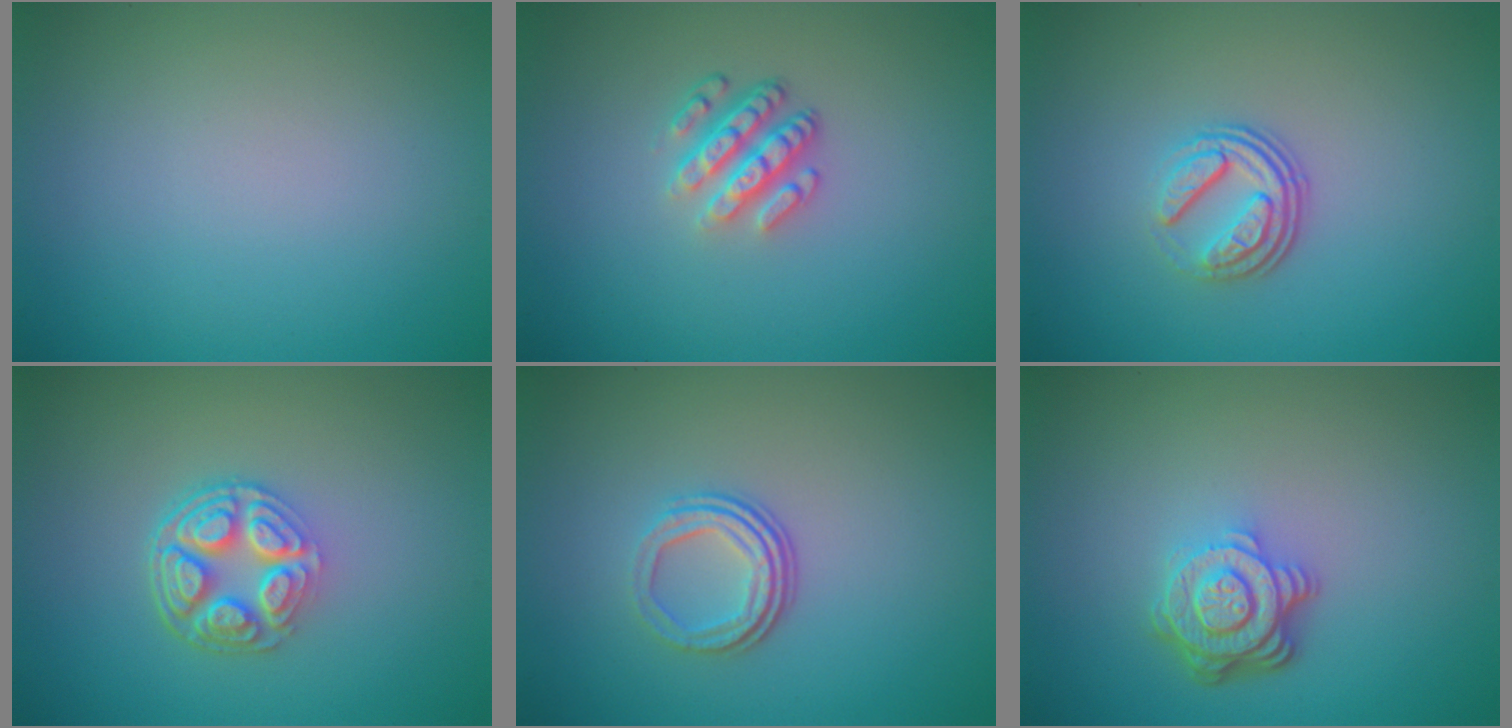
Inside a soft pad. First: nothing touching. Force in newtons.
{"total": 3.6, "press": 2.6, "slide": 2.5}
{"total": 3.6, "press": 2.5, "slide": 2.6}
{"total": 5.0, "press": 3.7, "slide": 3.3}
{"total": 3.3, "press": 2.2, "slide": 2.4}
{"total": 4.6, "press": 3.3, "slide": 3.1}